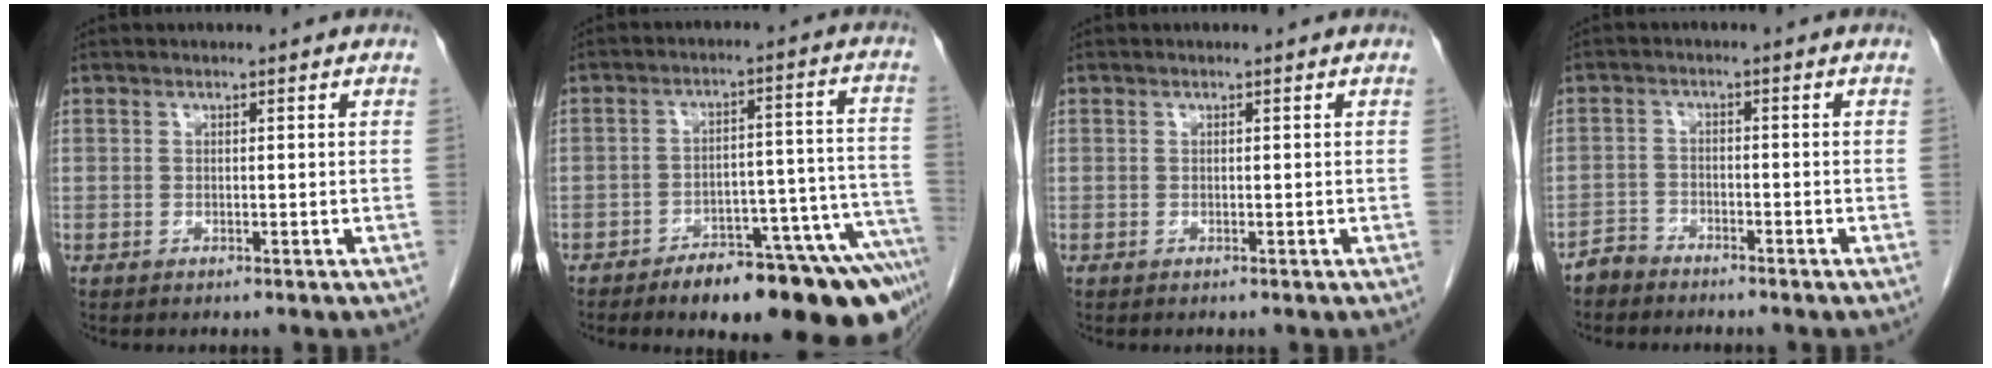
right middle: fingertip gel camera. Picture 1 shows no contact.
{"total": 18.7, "force": [-13.9, 3.8, 11.8], "torque": [-0.064, 0.034, -0.186]}
{"total": 0.0}
{"total": 2.7, "force": [-2.5, 1.0, -0.2], "torque": [0.001, 0.001, -0.049]}